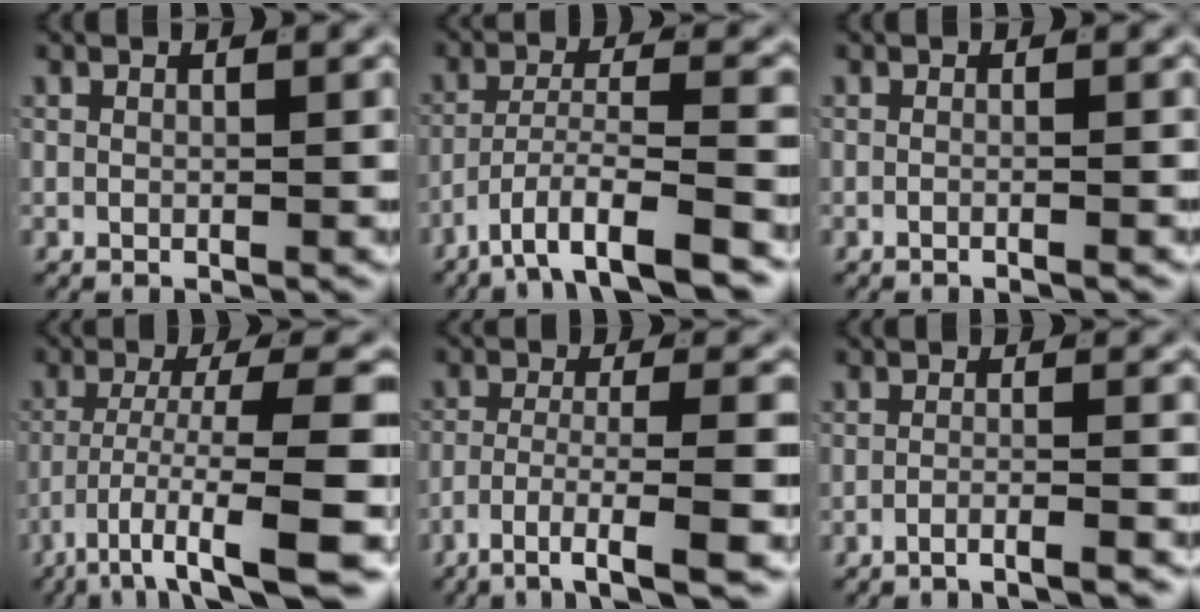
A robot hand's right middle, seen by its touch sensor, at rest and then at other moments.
{"total": 7.1, "force": [-4.9, 1.5, 4.9], "torque": [-0.074, -0.001, -0.079]}
{"total": 1.0, "force": [-0.8, -0.1, 0.5], "torque": [-0.009, 0.004, -0.018]}
{"total": 11.0, "force": [-7.1, 2.4, 8.1], "torque": [-0.107, -0.021, -0.100]}
{"total": 8.1, "force": [-5.9, 1.4, 5.3], "torque": [-0.079, -0.022, -0.081]}
{"total": 3.2, "force": [-2.9, 0.0, 1.5], "torque": [-0.024, -0.007, -0.051]}